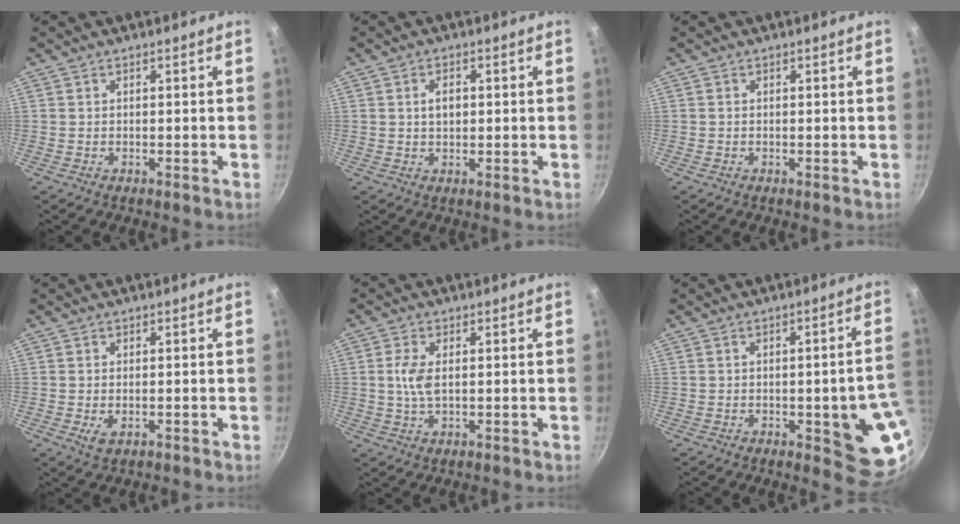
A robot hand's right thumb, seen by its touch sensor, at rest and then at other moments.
{"total": 3.1, "force": [0.5, 1.9, 2.3], "torque": [-0.028, 0.004, 0.008]}
{"total": 0.0}
{"total": 2.5, "force": [-0.6, 1.4, 2.0], "torque": [-0.036, -0.006, -0.008]}
{"total": 4.6, "force": [0.5, 2.2, 4.0], "torque": [-0.086, 0.002, 0.009]}
{"total": 13.4, "force": [-2.5, 4.3, 12.4], "torque": [-0.096, 0.012, -0.028]}